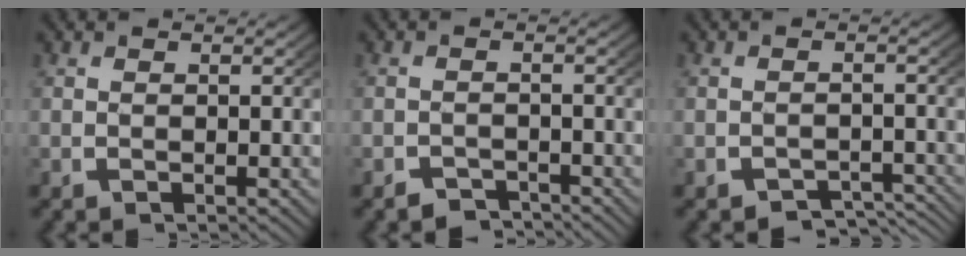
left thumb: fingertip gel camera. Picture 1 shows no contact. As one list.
[{"total": 2.2, "force": [-2.0, 0.7, 0.3], "torque": [0.000, -0.011, -0.036]}, {"total": 3.4, "force": [-2.8, 1.4, 1.4], "torque": [-0.010, -0.012, -0.044]}]